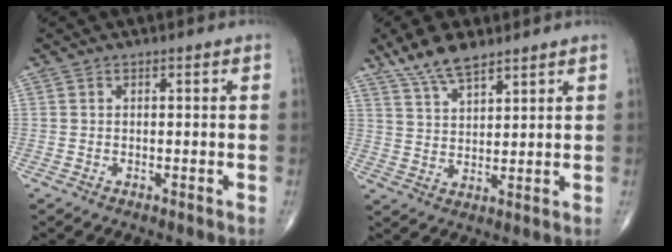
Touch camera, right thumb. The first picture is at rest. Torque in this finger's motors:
{"motor_torque": [-0.74, 0.88, 0.58, 0.62, -0.01]}